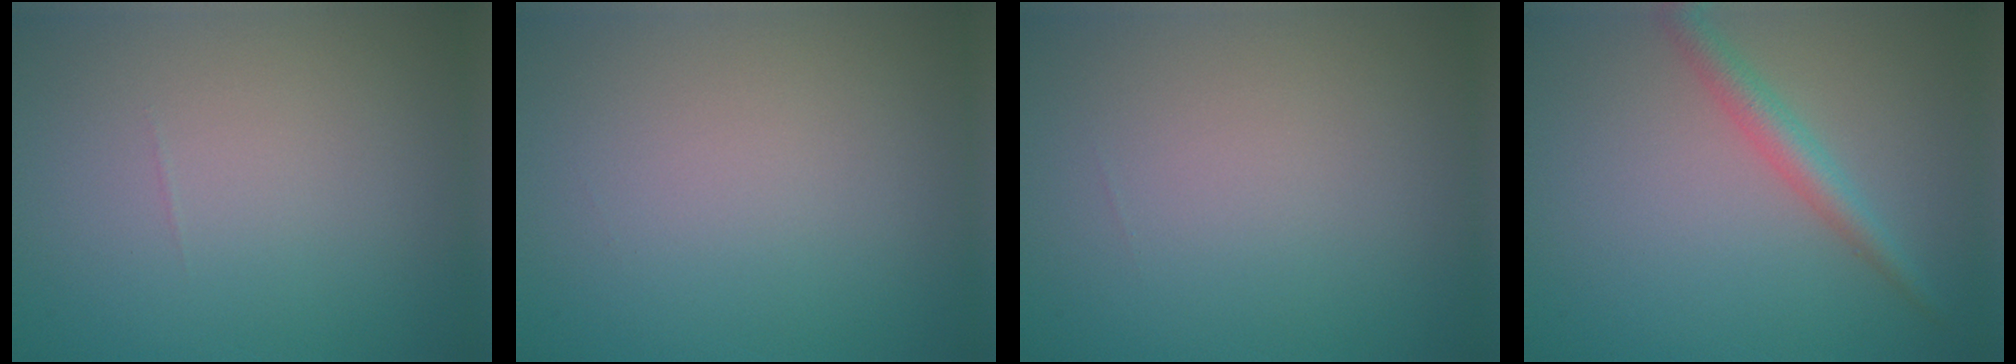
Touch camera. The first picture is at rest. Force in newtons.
{"total": 0.0}
{"total": 0.0}
{"total": 2.6, "press": 2.6, "slide": 0.0}